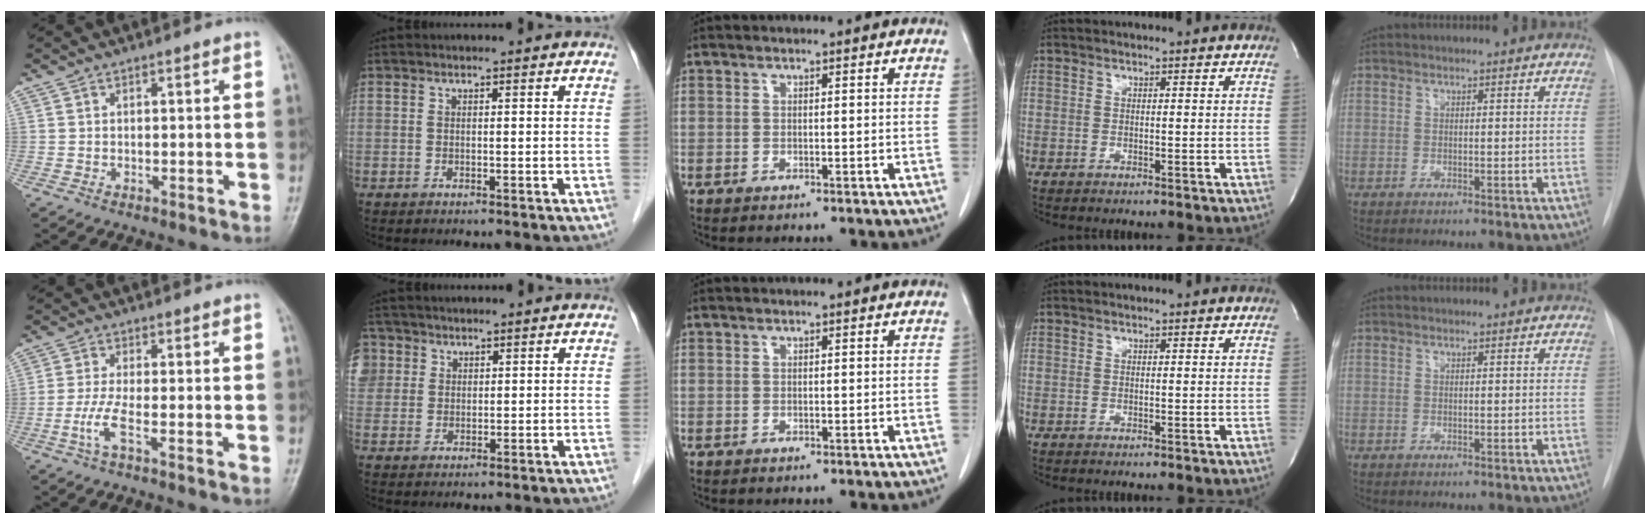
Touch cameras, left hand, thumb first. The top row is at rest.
{"thumb": {"total": 4.3, "force": [-1.7, 0.3, 3.9], "torque": [-0.104, 0.001, -0.038]}, "index": {"total": 8.3, "force": [3.4, 7.2, 2.3], "torque": [-0.086, 0.025, 0.076]}}